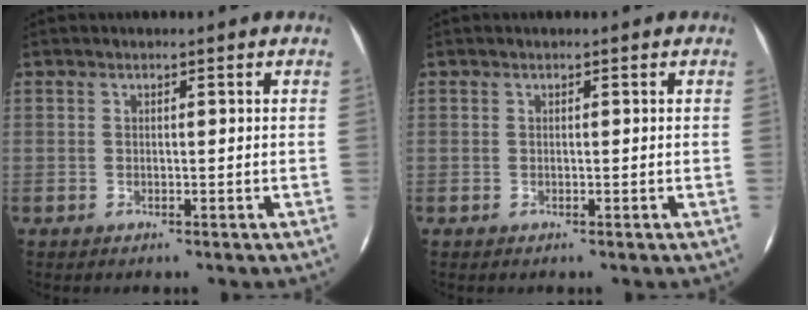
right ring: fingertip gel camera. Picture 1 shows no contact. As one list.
[{"total": 0.0}]